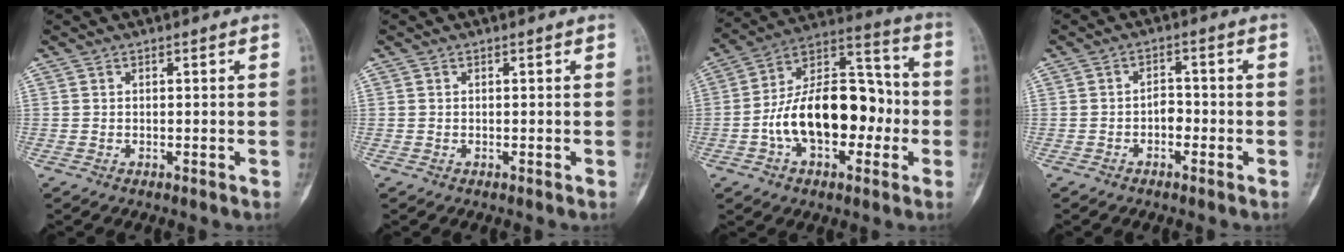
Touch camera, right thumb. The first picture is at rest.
{"total": 0.0}
{"total": 20.5, "force": [-3.6, 11.9, 16.2], "torque": [-0.245, 0.051, -0.062]}
{"total": 2.9, "force": [-1.0, 1.9, 1.9], "torque": [-0.015, 0.015, -0.023]}